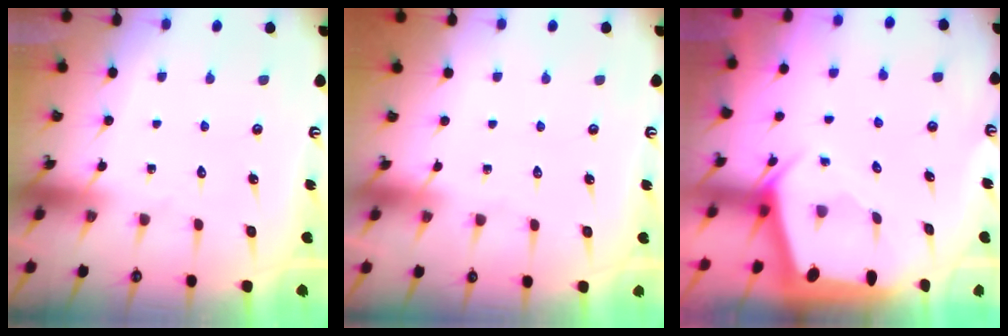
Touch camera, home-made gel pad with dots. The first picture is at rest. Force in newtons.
{"total": 0.0}
{"total": 2.0, "press": 1.9, "slide": 0.3}